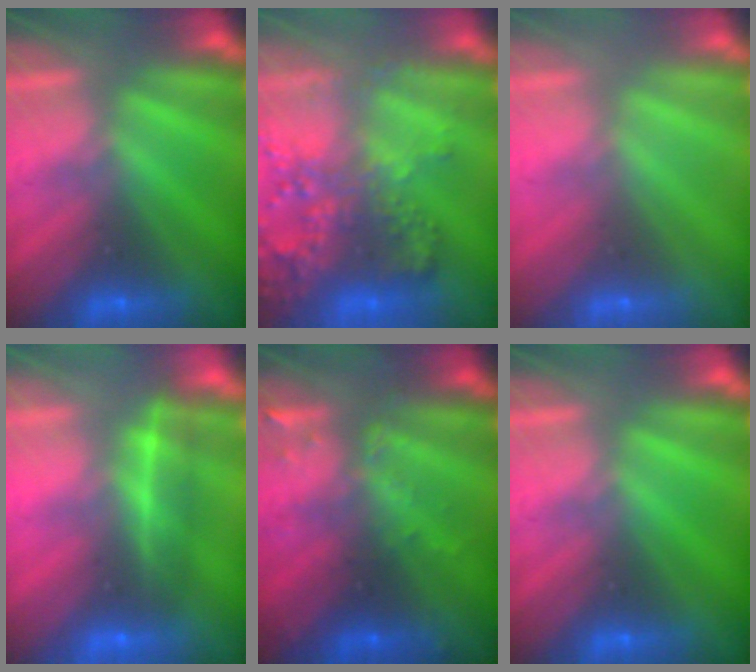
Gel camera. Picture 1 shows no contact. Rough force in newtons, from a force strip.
{"total": 5.7}
{"total": 3.5}
{"total": 2.0}
{"total": 3.0}
{"total": 0.0}